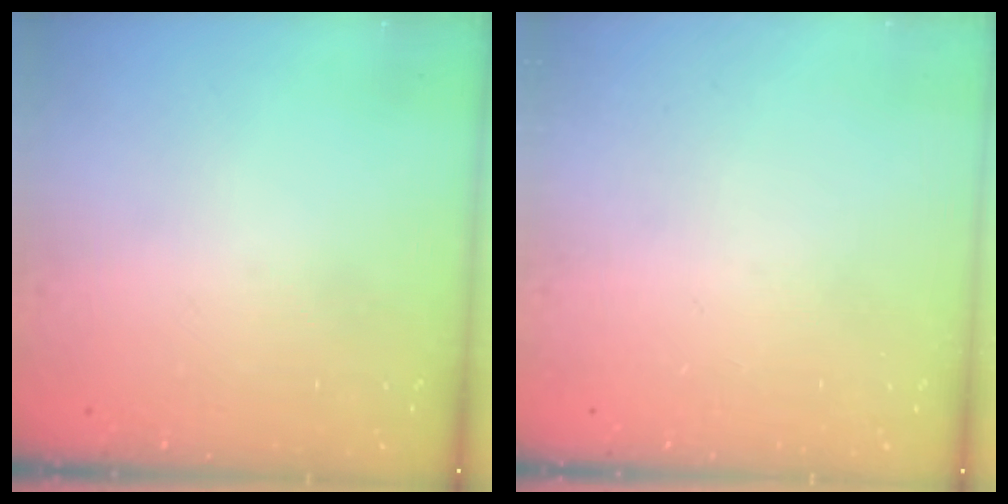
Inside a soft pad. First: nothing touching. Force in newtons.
{"total": 0.0}